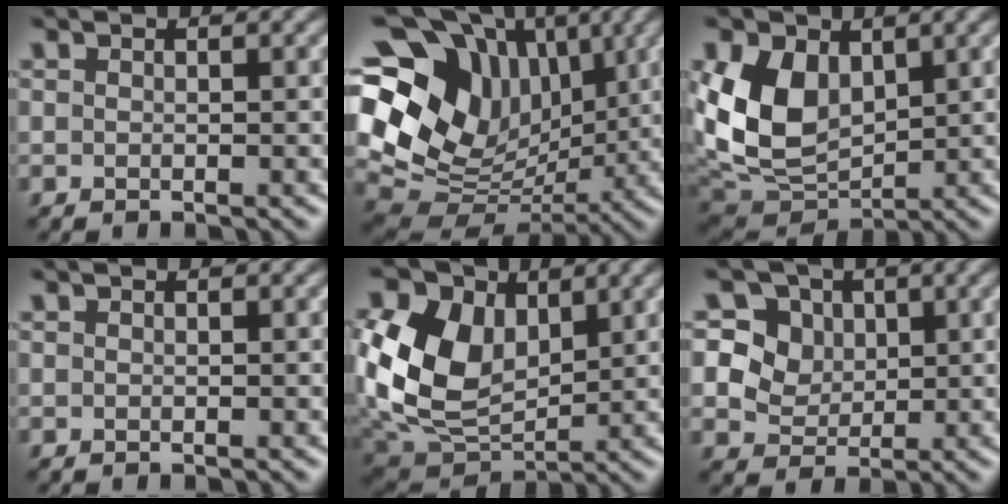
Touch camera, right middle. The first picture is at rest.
{"total": 15.0, "force": [4.8, 11.1, 8.9], "torque": [-0.177, 0.022, 0.092]}
{"total": 8.2, "force": [1.9, 5.8, 5.4], "torque": [-0.121, -0.012, 0.035]}
{"total": 0.0}
{"total": 11.6, "force": [2.3, 8.3, 7.8], "torque": [-0.198, 0.005, 0.039]}
{"total": 7.4, "force": [2.8, 6.2, 3.1], "torque": [-0.059, 0.016, 0.038]}